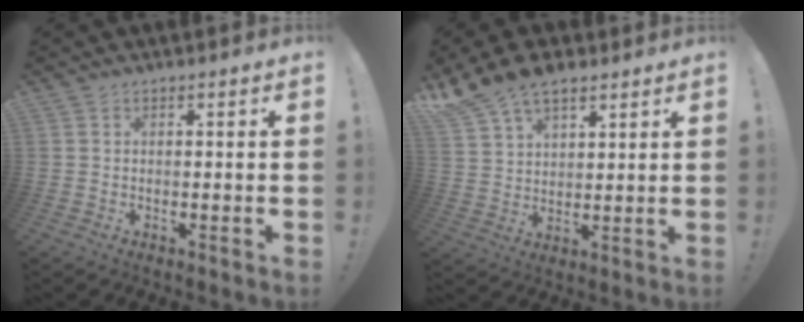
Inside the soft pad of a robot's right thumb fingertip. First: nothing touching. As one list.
[{"total": 10.4, "force": [7.8, 5.1, 4.7], "torque": [-0.097, -0.037, 0.154]}]